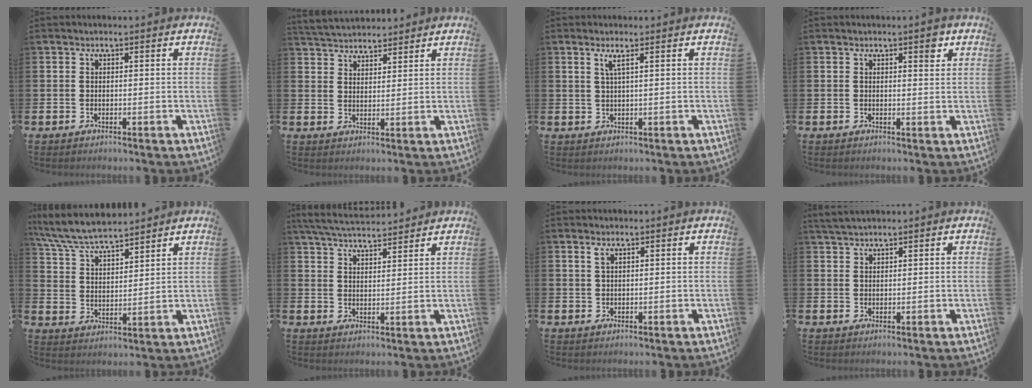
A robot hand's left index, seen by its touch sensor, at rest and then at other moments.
{"total": 4.0, "force": [3.9, 0.9, -0.1], "torque": [-0.019, -0.016, 0.074]}
{"total": 1.8, "force": [1.0, -0.1, 1.5], "torque": [-0.038, 0.002, 0.017]}
{"total": 2.1, "force": [1.5, 0.5, 1.4], "torque": [-0.010, -0.004, 0.020]}
{"total": 7.0, "force": [6.7, 0.9, 1.8], "torque": [-0.065, -0.029, 0.123]}
{"total": 5.2, "force": [5.1, 0.5, 0.9], "torque": [-0.039, -0.024, 0.093]}
{"total": 1.2, "force": [0.7, 0.4, 0.9], "torque": [-0.009, 0.000, 0.009]}
{"total": 2.3, "force": [2.1, 0.4, 0.8], "torque": [-0.018, -0.001, 0.039]}